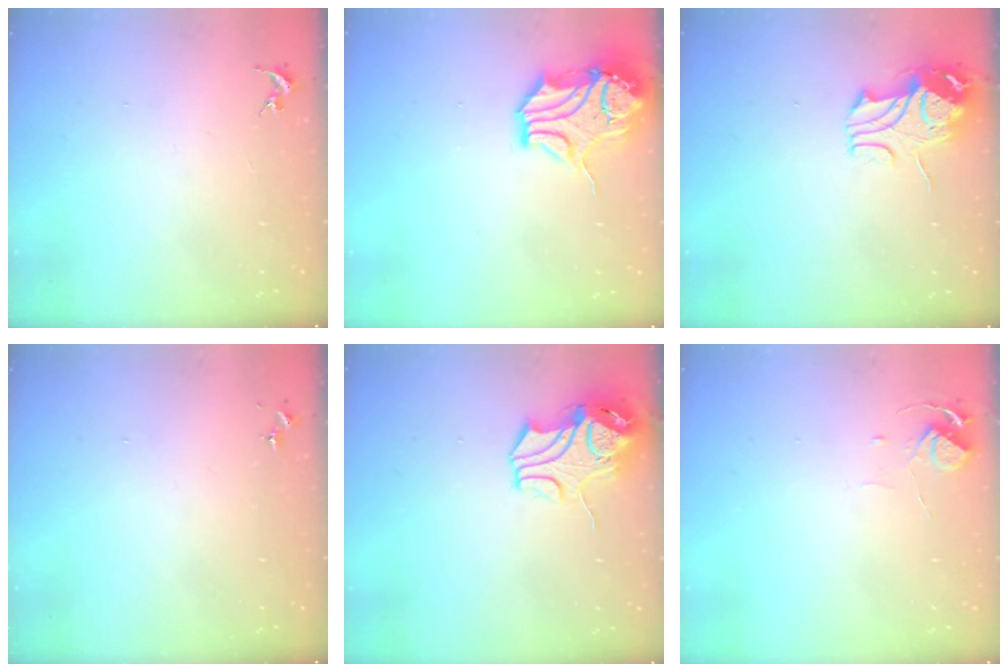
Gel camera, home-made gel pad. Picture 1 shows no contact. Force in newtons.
{"total": 16.7, "press": 16.6, "slide": 1.9}
{"total": 9.7, "press": 9.7, "slide": 1.0}
{"total": 0.0}
{"total": 10.9, "press": 10.8, "slide": 1.6}
{"total": 6.1, "press": 6.0, "slide": 0.4}